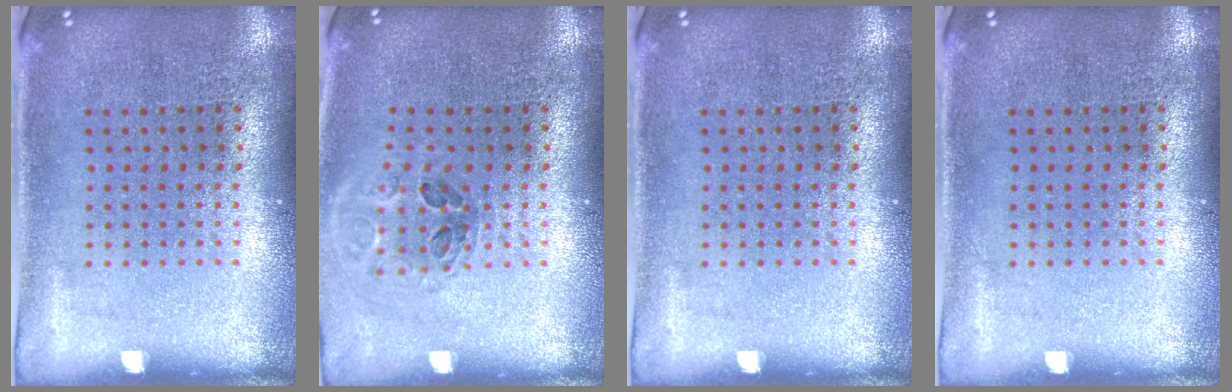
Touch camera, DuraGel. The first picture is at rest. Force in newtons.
{"total": 0.9, "press": 0.9, "slide": 0.1}
{"total": 0.0}
{"total": 0.0}